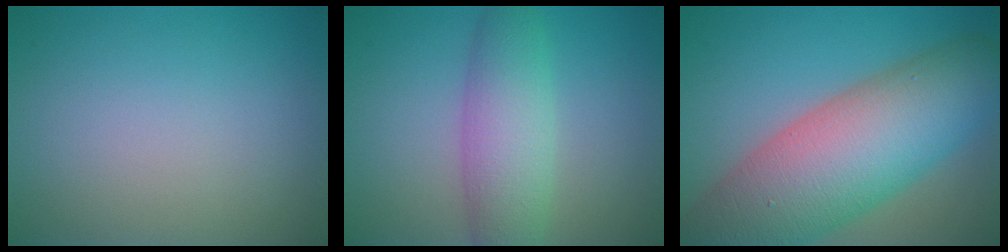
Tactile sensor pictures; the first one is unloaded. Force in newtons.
{"total": 5.3, "press": 5.3, "slide": 0.0}
{"total": 13.4, "press": 13.3, "slide": 0.5}